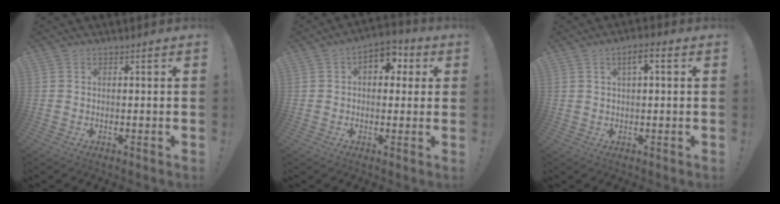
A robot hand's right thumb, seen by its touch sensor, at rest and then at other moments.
{"total": 7.7, "force": [2.7, 5.2, 5.1], "torque": [-0.065, -0.004, 0.047]}
{"total": 3.8, "force": [1.3, 1.1, 3.4], "torque": [-0.053, 0.001, 0.018]}